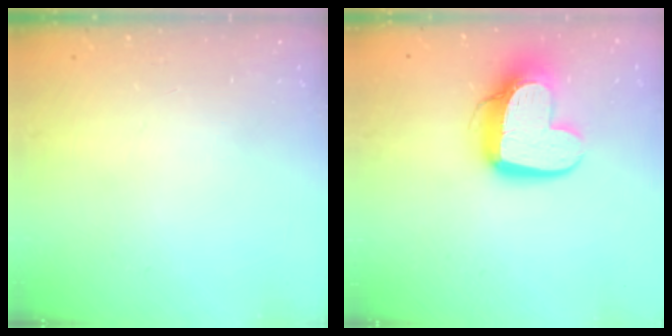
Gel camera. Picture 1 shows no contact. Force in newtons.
{"total": 14.0, "press": 13.9, "slide": 1.3}